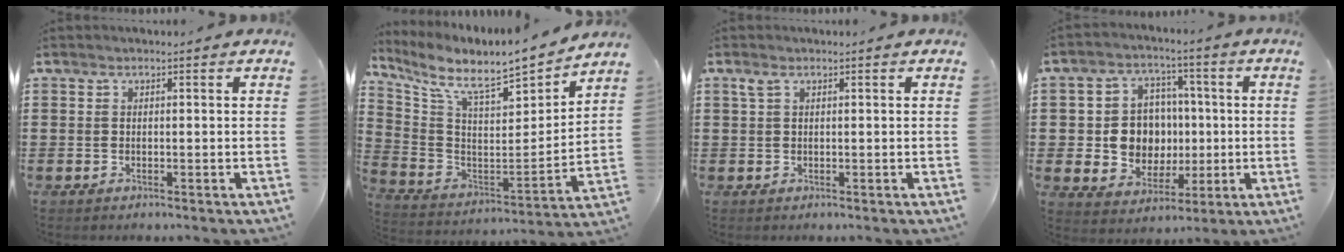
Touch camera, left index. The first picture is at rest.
{"total": 7.1, "force": [6.4, 1.0, 2.9], "torque": [-0.093, -0.062, 0.103]}
{"total": 1.3, "force": [0.5, 0.6, 1.1], "torque": [-0.023, 0.005, 0.009]}
{"total": 8.8, "force": [0.1, 7.9, 3.7], "torque": [-0.072, 0.013, 0.007]}